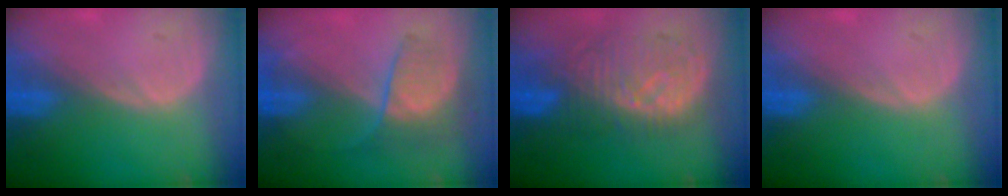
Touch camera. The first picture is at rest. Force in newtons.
{"total": 6.6, "press": 6.0, "slide": 2.8}
{"total": 9.2, "press": 8.9, "slide": 2.4}
{"total": 0.0}